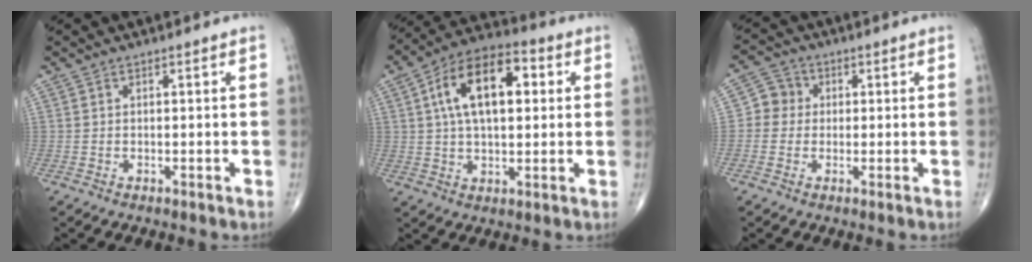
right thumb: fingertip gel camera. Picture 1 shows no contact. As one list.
[{"total": 16.0, "force": [3.7, 8.5, 13.1], "torque": [-0.209, 0.020, 0.056]}, {"total": 4.6, "force": [0.3, 4.5, 1.1], "torque": [0.007, 0.012, -0.007]}]